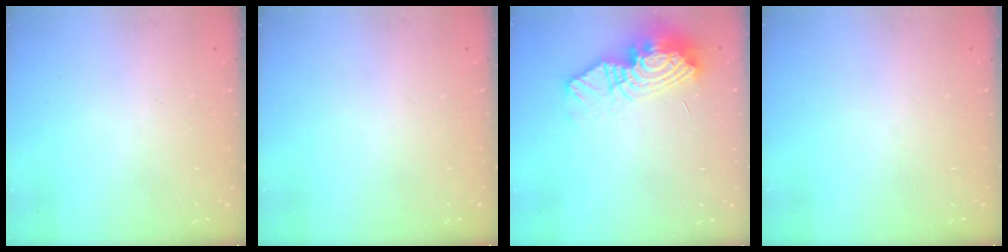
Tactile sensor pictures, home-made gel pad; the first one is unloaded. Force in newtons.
{"total": 0.0}
{"total": 15.9, "press": 15.9, "slide": 1.2}
{"total": 0.0}